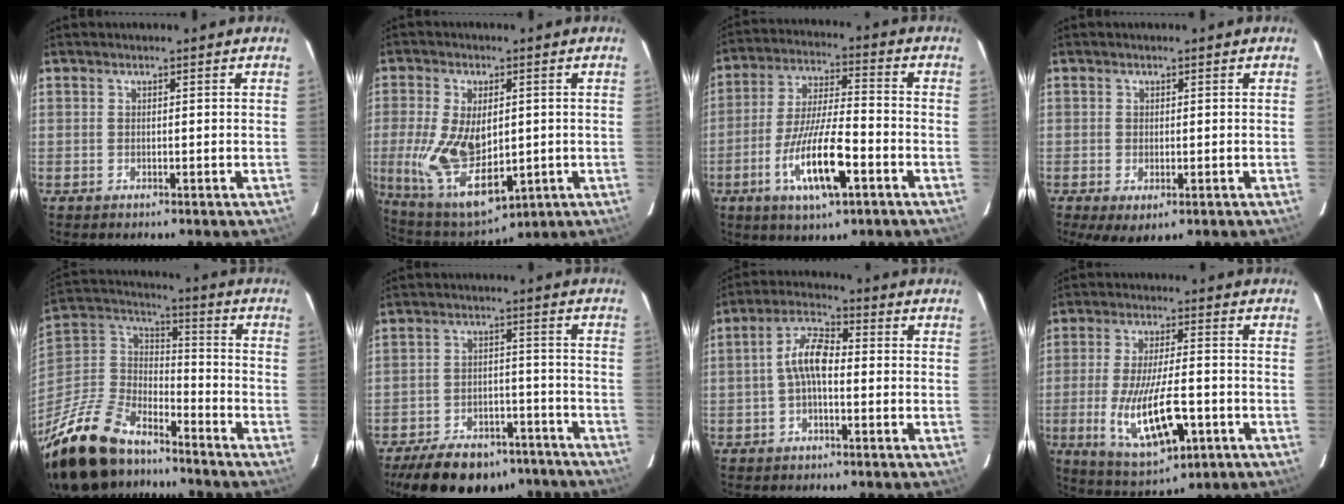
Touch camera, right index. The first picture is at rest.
{"total": 17.6, "force": [-2.0, 9.6, 14.7], "torque": [-0.317, -0.029, -0.017]}
{"total": 14.2, "force": [-6.3, 3.2, 12.3], "torque": [-0.251, -0.014, -0.114]}
{"total": 4.0, "force": [-1.4, 2.3, 2.9], "torque": [-0.054, -0.016, -0.018]}
{"total": 25.3, "force": [-19.1, 10.8, 12.5], "torque": [-0.279, -0.004, -0.330]}
{"total": 19.0, "force": [-15.7, 8.1, 7.1], "torque": [-0.153, 0.022, -0.200]}
{"total": 6.4, "force": [-0.8, 2.8, 5.7], "torque": [-0.118, 0.022, -0.019]}
{"total": 15.0, "force": [-4.7, 4.9, 13.3], "torque": [-0.267, -0.027, -0.067]}